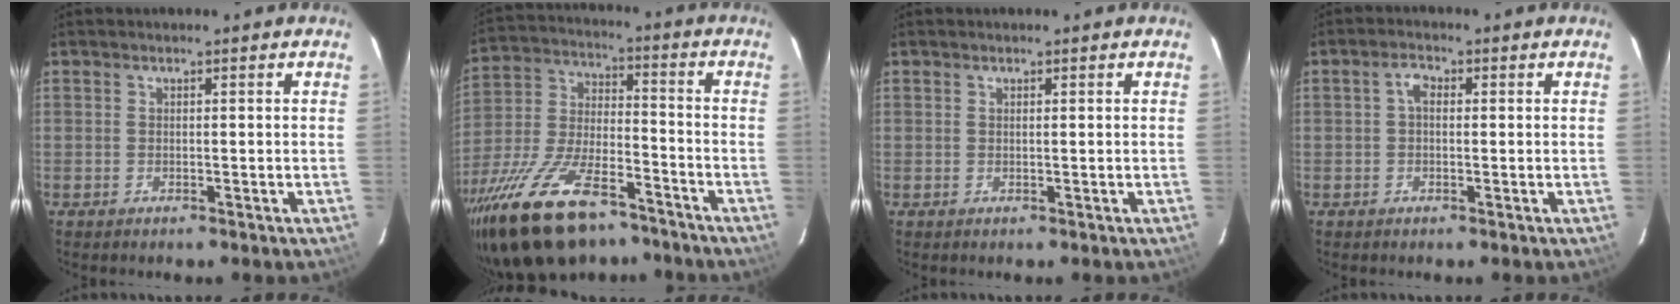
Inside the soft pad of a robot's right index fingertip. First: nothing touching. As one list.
[{"total": 24.8, "force": [-17.2, 10.0, 14.7], "torque": [-0.301, -0.026, -0.289]}, {"total": 0.0}, {"total": 2.2, "force": [0.2, 1.4, 1.7], "torque": [-0.034, 0.010, 0.002]}]